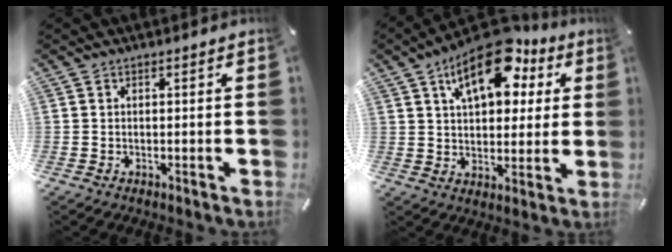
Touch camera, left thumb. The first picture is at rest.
{"total": 16.5, "force": [8.6, 9.0, 10.9], "torque": [-0.166, -0.027, 0.146]}